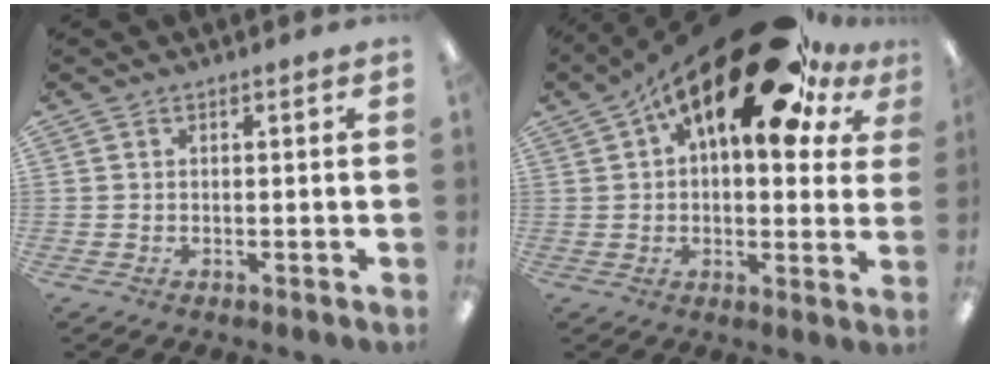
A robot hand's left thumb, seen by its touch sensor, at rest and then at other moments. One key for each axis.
{"total": 22.0, "fx": 12.2, "fy": 9.0, "fz": 15.9, "tx": -0.235, "ty": -0.067, "tz": 0.199}